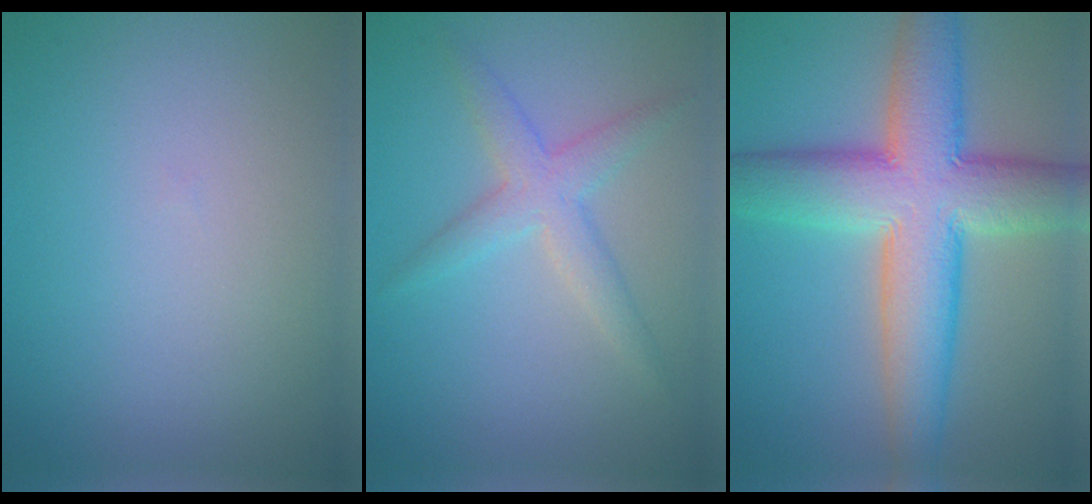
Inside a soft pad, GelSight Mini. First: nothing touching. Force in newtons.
{"total": 3.0, "press": 3.0, "slide": 0.1}
{"total": 11.2, "press": 11.1, "slide": 0.8}